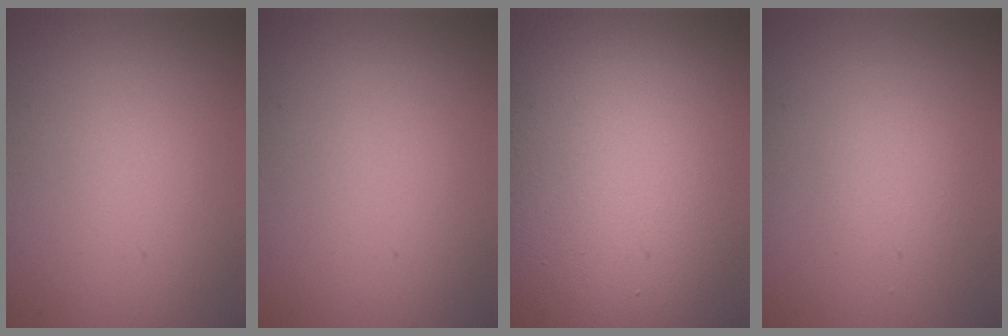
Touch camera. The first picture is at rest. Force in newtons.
{"total": 0.0}
{"total": 18.9, "press": 18.8, "slide": 1.2}
{"total": 1.5, "press": 1.5, "slide": 0.1}